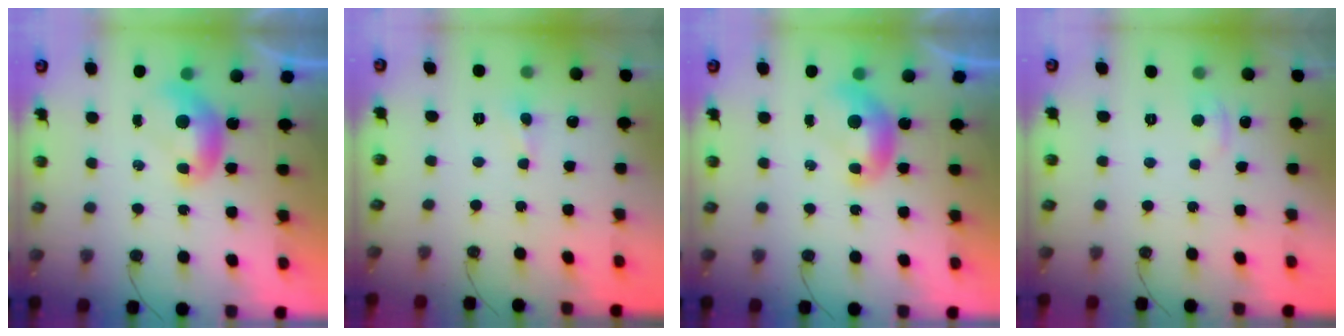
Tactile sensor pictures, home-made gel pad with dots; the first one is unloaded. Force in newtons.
{"total": 1.8, "press": 1.6, "slide": 0.7}
{"total": 0.0}
{"total": 0.8, "press": 0.1, "slide": 0.8}